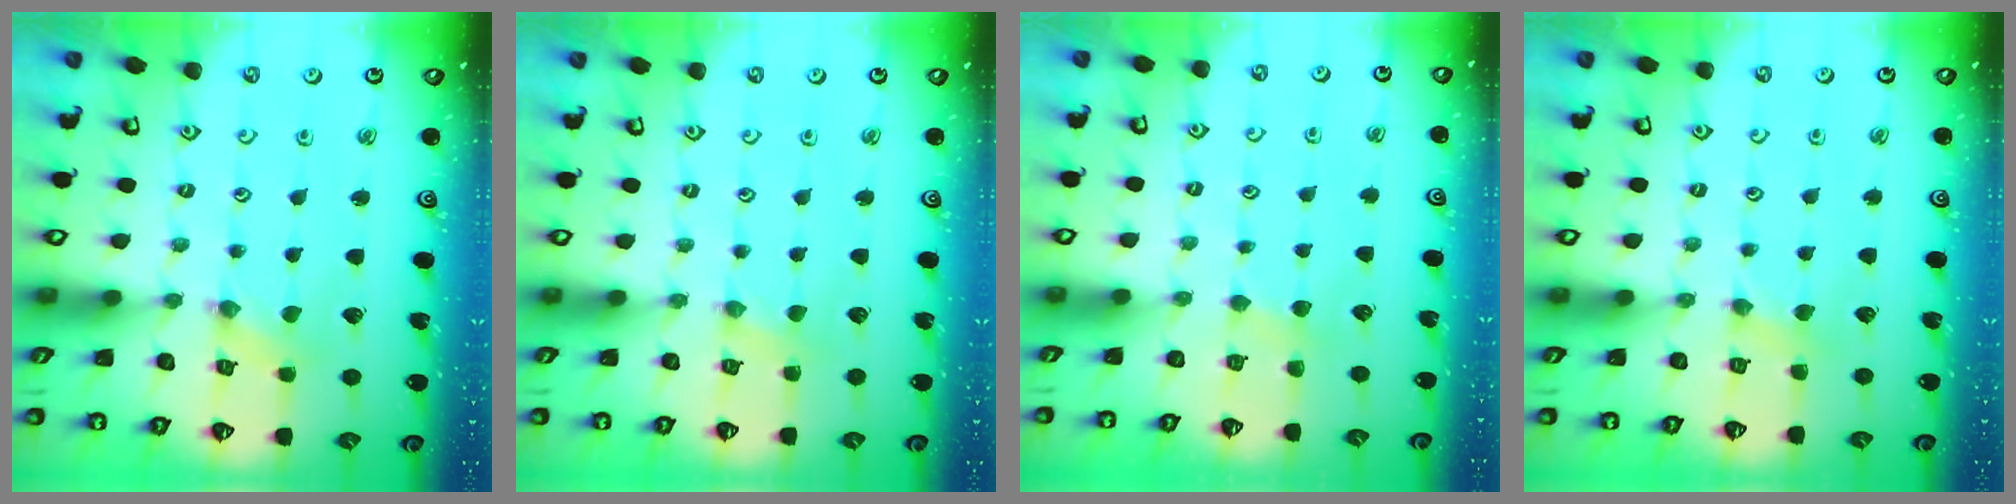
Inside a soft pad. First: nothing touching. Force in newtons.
{"total": 1.8, "press": 1.7, "slide": 0.4}
{"total": 2.3, "press": 2.2, "slide": 0.3}
{"total": 1.9, "press": 1.9, "slide": 0.4}